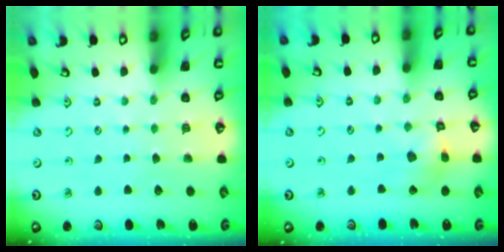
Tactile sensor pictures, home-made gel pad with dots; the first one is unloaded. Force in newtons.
{"total": 7.3, "press": 7.2, "slide": 0.8}